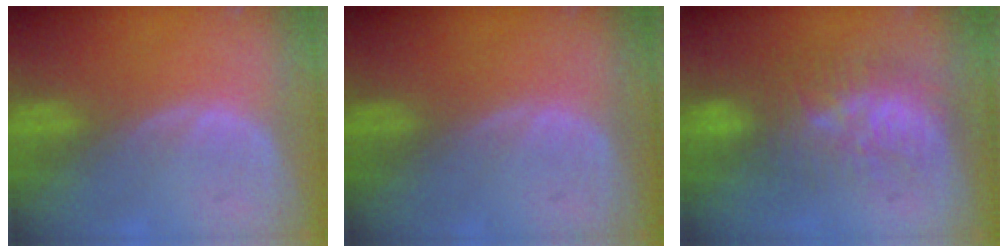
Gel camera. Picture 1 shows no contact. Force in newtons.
{"total": 0.0}
{"total": 9.6, "press": 8.9, "slide": 3.6}